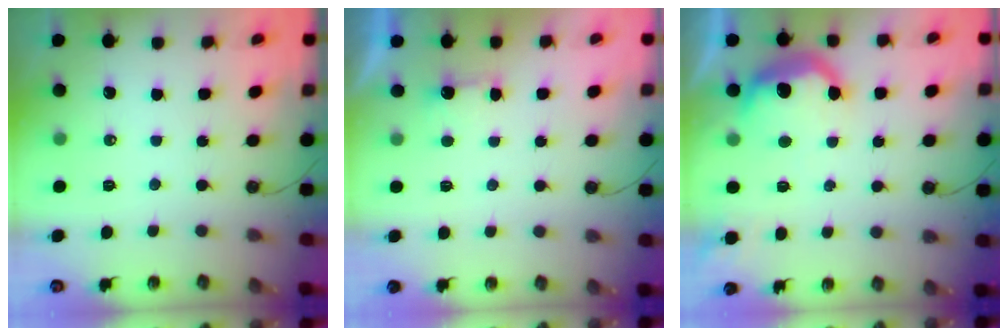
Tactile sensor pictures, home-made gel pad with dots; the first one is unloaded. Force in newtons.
{"total": 1.7, "press": 1.5, "slide": 0.8}
{"total": 11.1, "press": 11.1, "slide": 0.6}